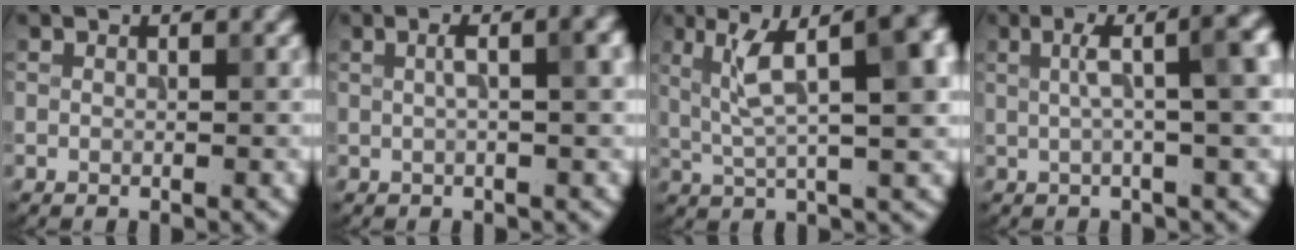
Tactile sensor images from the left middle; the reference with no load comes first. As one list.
[{"total": 5.0, "force": [1.0, 1.8, 4.6], "torque": [-0.046, 0.023, 0.010]}, {"total": 10.5, "force": [3.4, 3.3, 9.3], "torque": [-0.155, 0.018, 0.057]}, {"total": 7.4, "force": [1.7, 2.4, 6.8], "torque": [-0.073, 0.026, 0.024]}]